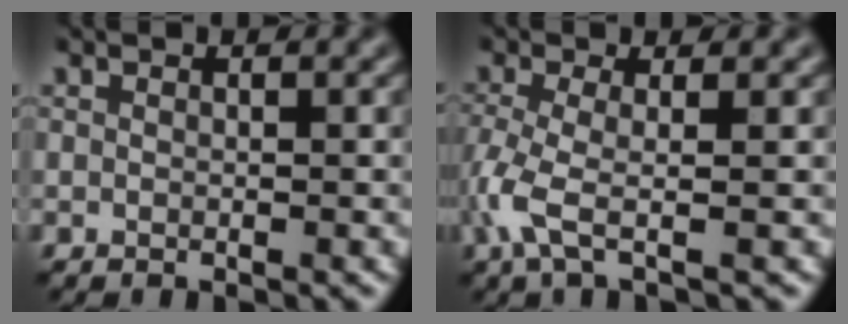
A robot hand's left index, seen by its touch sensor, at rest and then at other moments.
{"total": 3.7, "force": [-1.3, 0.7, 3.4], "torque": [-0.090, -0.009, -0.034]}